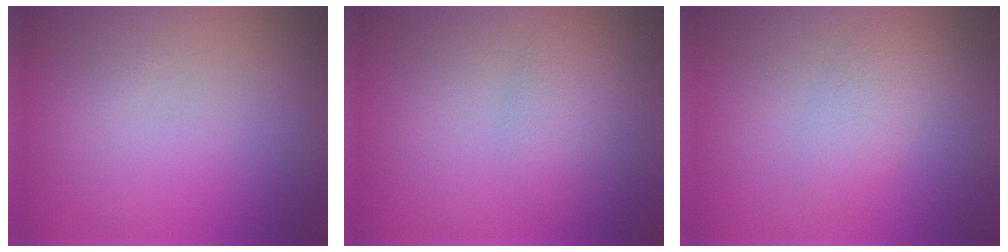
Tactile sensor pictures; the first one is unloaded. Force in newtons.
{"total": 2.2, "press": 2.2, "slide": 0.1}
{"total": 2.5, "press": 2.5, "slide": 0.0}